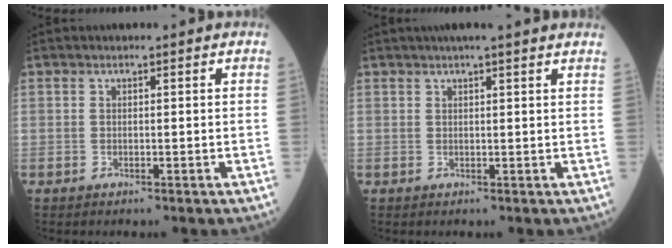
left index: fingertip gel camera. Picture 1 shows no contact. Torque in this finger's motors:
{"motor_torque": [0.05, -0.10, 0.07, 0.04]}